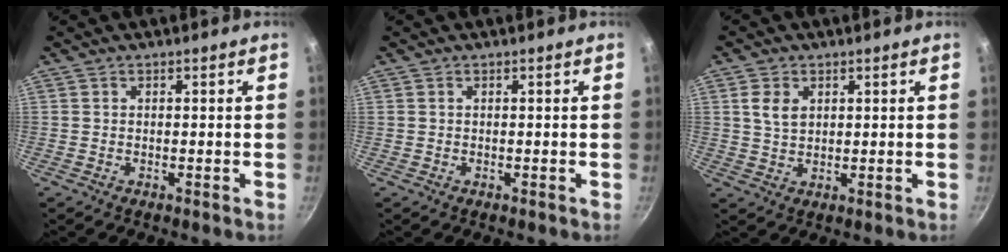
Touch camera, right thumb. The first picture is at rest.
{"total": 0.0}
{"total": 4.3, "force": [1.4, 3.0, 2.8], "torque": [-0.044, -0.004, 0.029]}